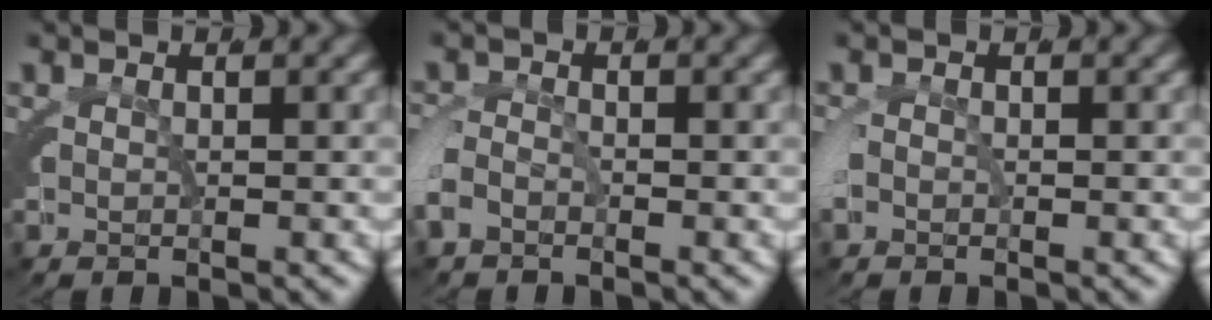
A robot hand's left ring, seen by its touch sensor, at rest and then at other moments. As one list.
[{"total": 2.3, "force": [-1.7, 1.6, 0.0], "torque": [-0.015, -0.001, -0.034]}, {"total": 1.7, "force": [-0.8, 1.5, 0.3], "torque": [-0.025, -0.005, -0.016]}]